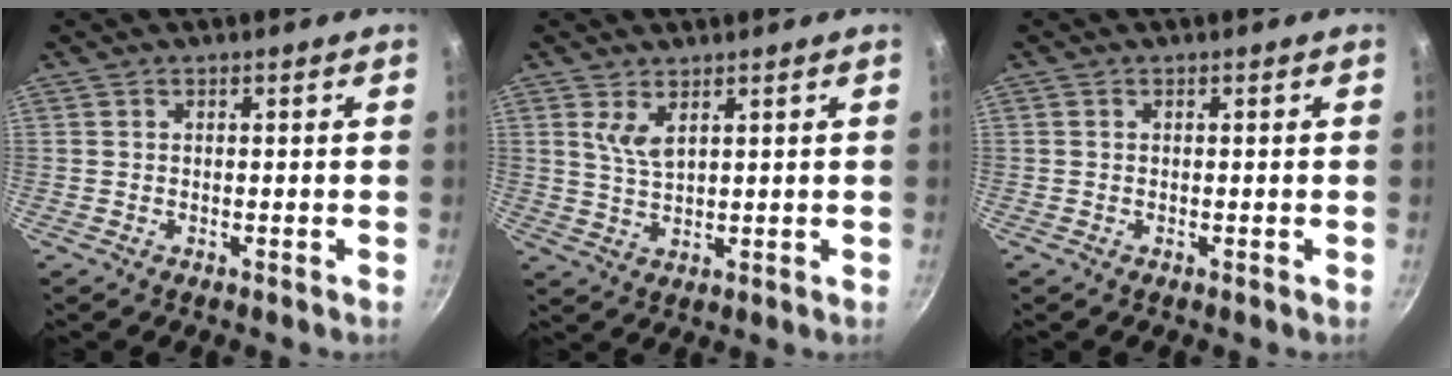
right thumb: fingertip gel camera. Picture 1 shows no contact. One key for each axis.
{"total": 4.0, "fx": 2.1, "fy": 1.7, "fz": 3.0, "tx": -0.057, "ty": -0.020, "tz": 0.044}
{"total": 0.0}